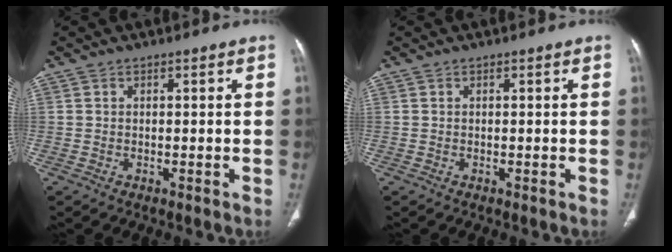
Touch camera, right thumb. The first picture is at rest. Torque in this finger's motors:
{"motor_torque": [-0.19, 0.00, 0.30, 0.04, -0.02]}